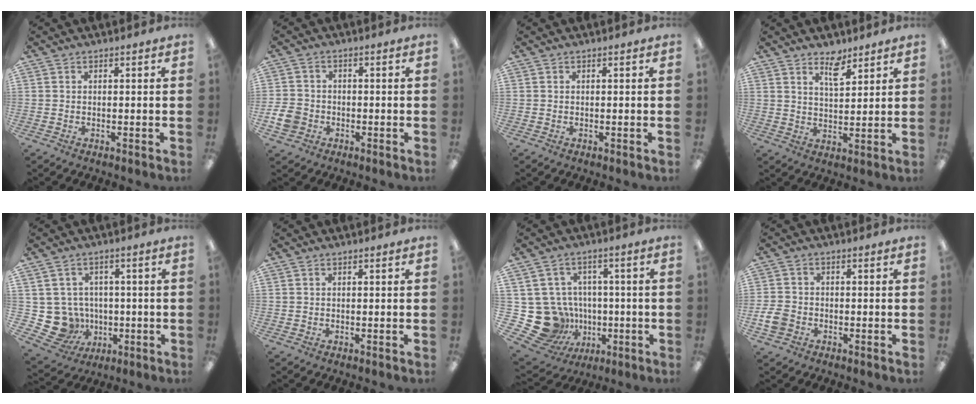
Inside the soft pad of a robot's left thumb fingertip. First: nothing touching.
{"total": 5.6, "force": [-1.9, 4.6, 2.5], "torque": [-0.058, 0.010, -0.034]}
{"total": 0.0}
{"total": 6.1, "force": [4.6, 2.4, 3.2], "torque": [-0.042, -0.028, 0.078]}
{"total": 8.8, "force": [-0.7, 8.5, 2.2], "torque": [-0.087, -0.002, -0.002]}
{"total": 0.0}
{"total": 14.9, "force": [-2.4, 13.9, 4.9], "torque": [-0.120, 0.002, -0.015]}
{"total": 4.7, "force": [-1.9, 3.7, 2.2], "torque": [-0.047, 0.008, -0.034]}